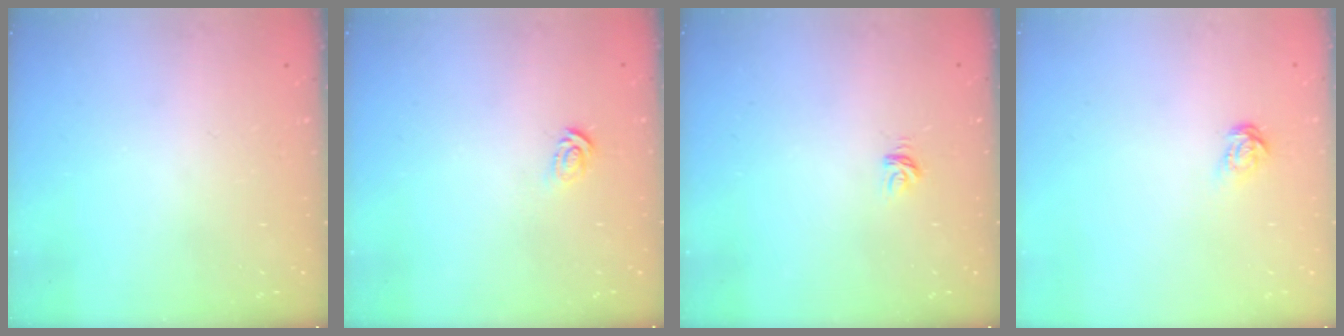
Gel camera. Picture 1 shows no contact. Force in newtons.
{"total": 3.0, "press": 3.0, "slide": 0.1}
{"total": 3.2, "press": 3.2, "slide": 0.2}
{"total": 3.8, "press": 3.7, "slide": 0.3}